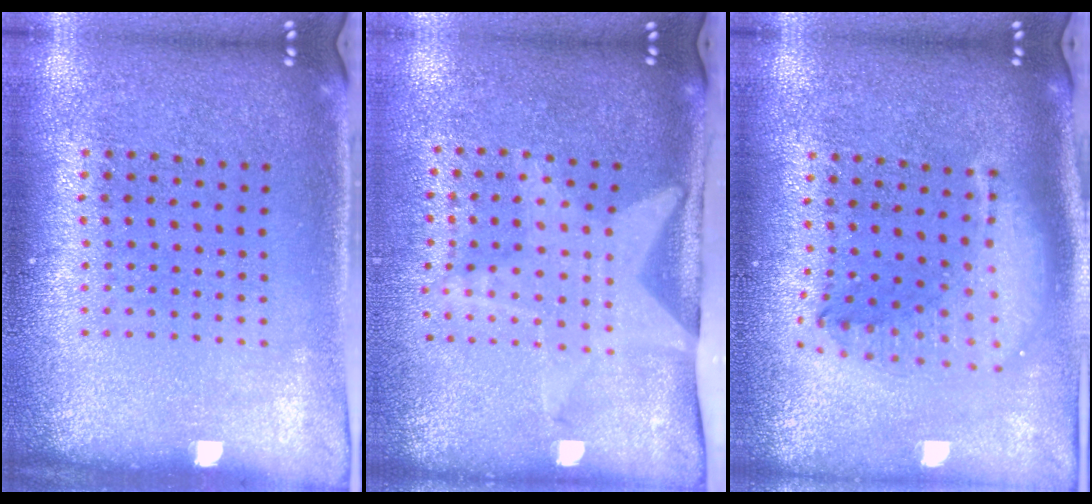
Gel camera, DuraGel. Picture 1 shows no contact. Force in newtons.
{"total": 2.0, "press": 1.5, "slide": 1.4}
{"total": 2.1, "press": 1.7, "slide": 1.3}